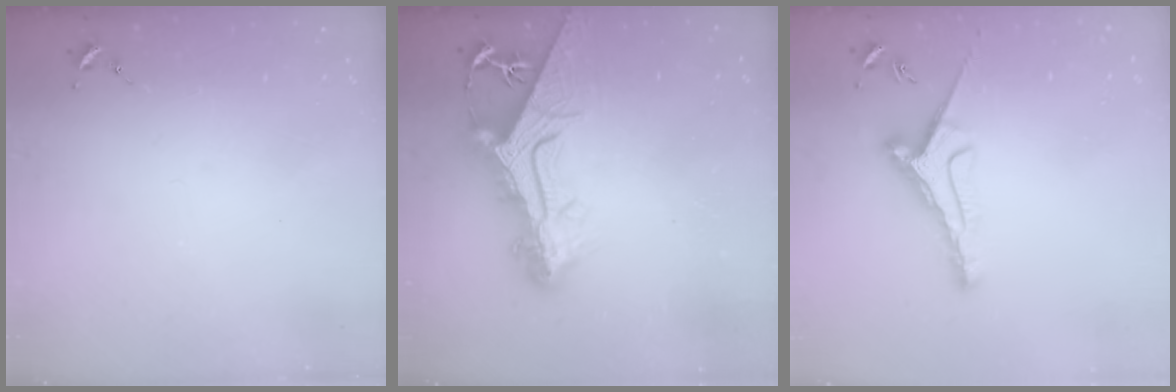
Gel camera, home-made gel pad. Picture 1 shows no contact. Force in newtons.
{"total": 18.3, "press": 18.2, "slide": 1.9}
{"total": 8.6, "press": 8.6, "slide": 0.2}